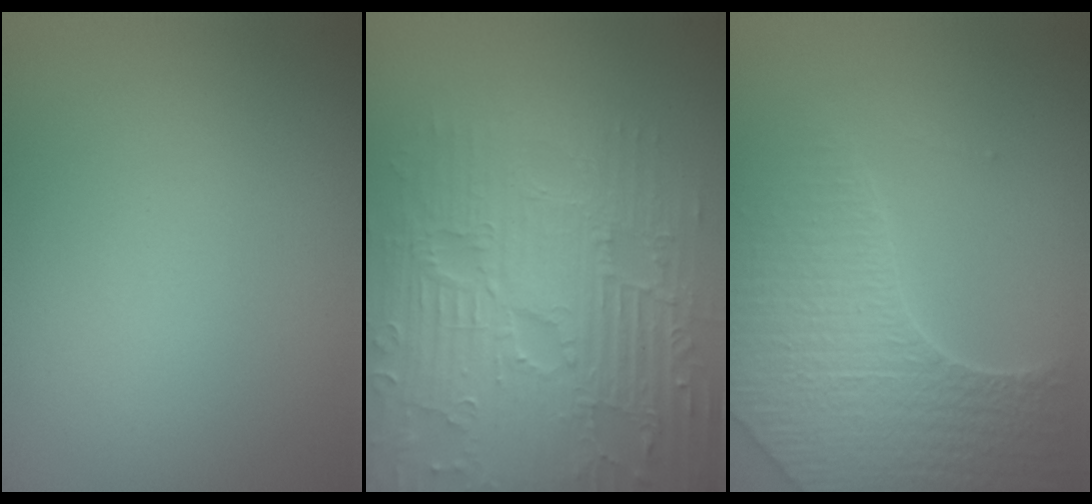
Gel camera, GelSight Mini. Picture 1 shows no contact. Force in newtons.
{"total": 9.4, "press": 6.8, "slide": 6.5}
{"total": 8.0, "press": 5.8, "slide": 5.5}